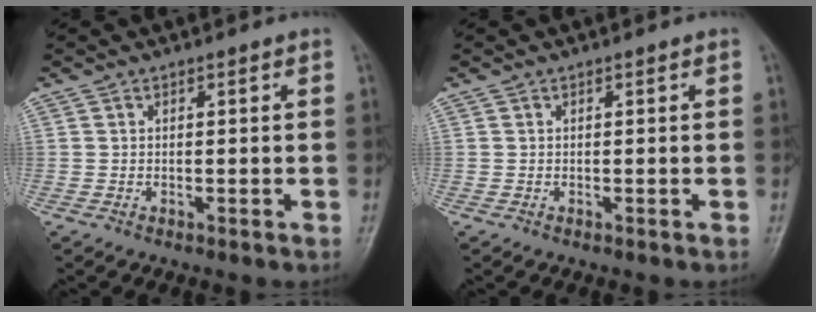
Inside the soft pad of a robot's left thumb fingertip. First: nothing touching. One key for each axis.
{"total": 0.0}